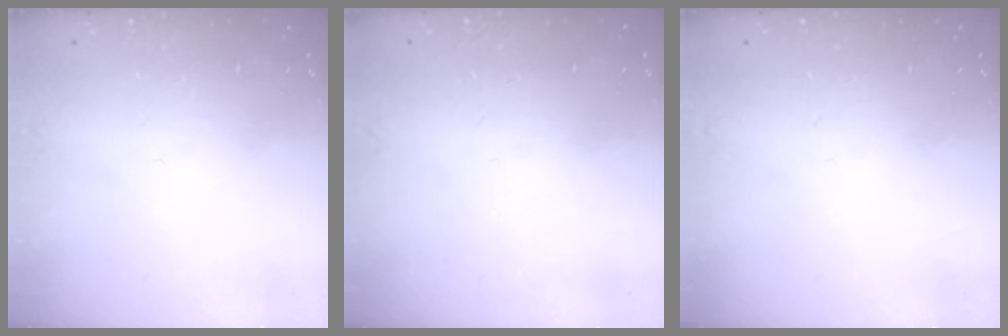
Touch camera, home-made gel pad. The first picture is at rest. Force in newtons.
{"total": 1.5, "press": 1.5, "slide": 0.1}
{"total": 0.0}